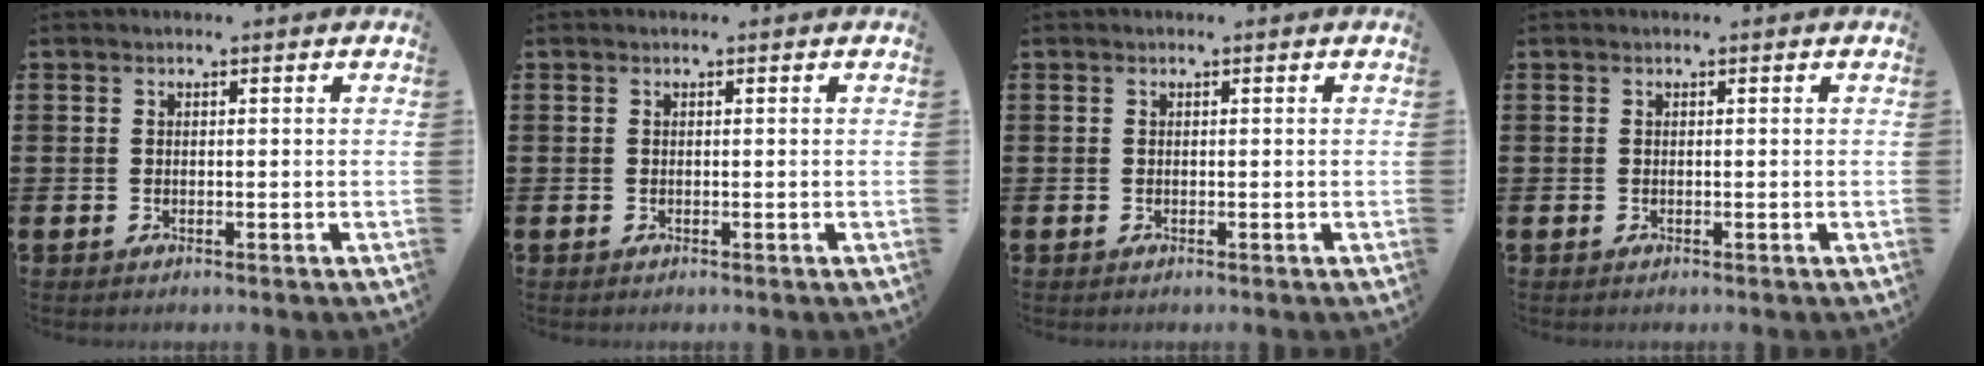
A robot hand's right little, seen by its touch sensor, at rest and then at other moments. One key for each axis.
{"total": 0.0}
{"total": 0.0}
{"total": 0.0}